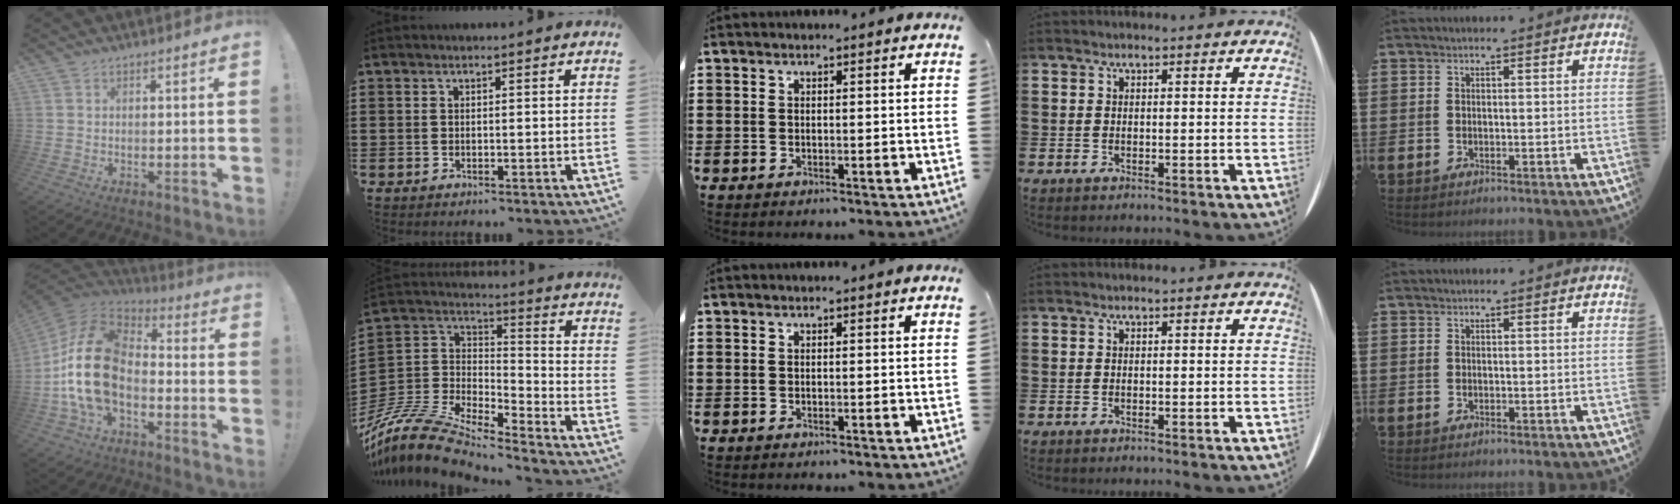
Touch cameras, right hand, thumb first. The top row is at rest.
{"thumb": {"total": 21.7, "force": [-3.0, 13.5, 16.8], "torque": [-0.339, 0.026, -0.044]}, "index": {"total": 11.2, "force": [-10.5, 2.1, 3.6], "torque": [-0.101, 0.004, -0.220]}}